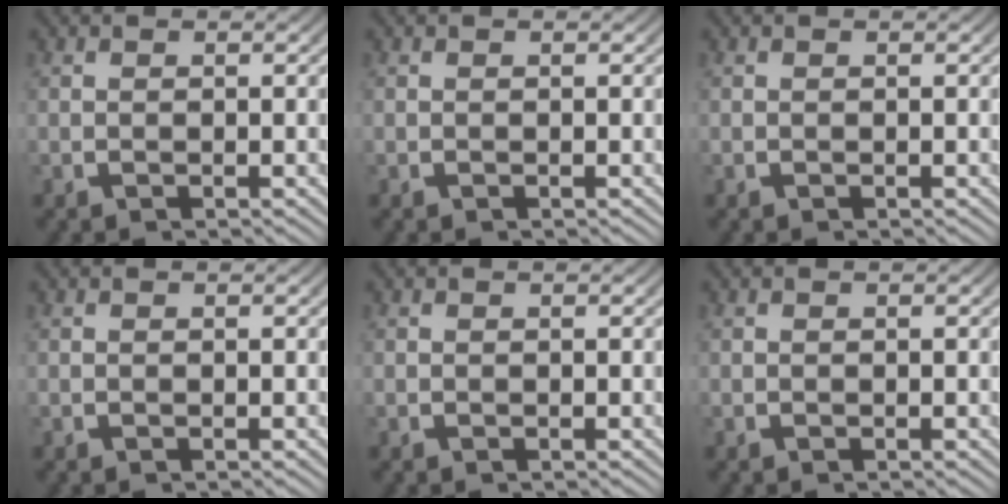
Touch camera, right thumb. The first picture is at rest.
{"total": 0.0}
{"total": 0.0}
{"total": 0.0}
{"total": 0.0}
{"total": 0.0}